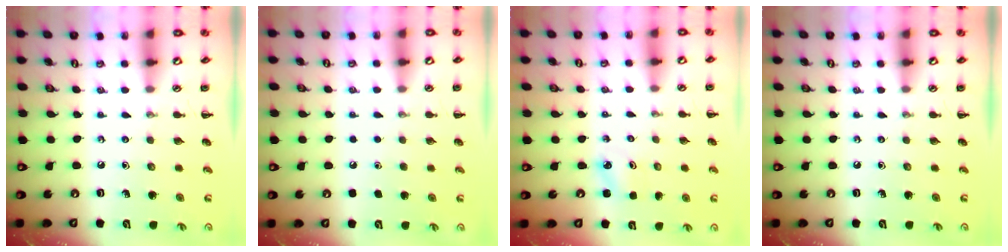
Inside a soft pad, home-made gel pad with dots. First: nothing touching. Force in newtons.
{"total": 1.7, "press": 1.7, "slide": 0.1}
{"total": 1.9, "press": 1.8, "slide": 0.5}
{"total": 0.0}